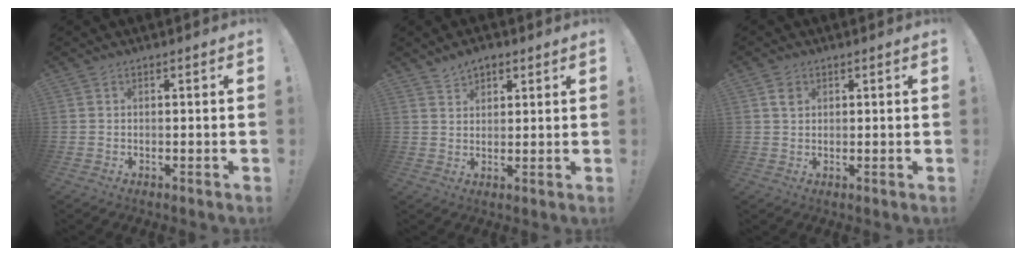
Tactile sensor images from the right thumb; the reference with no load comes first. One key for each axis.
{"total": 4.3, "fx": 3.1, "fy": 2.7, "fz": 1.1, "tx": -0.011, "ty": -0.016, "tz": 0.055}
{"total": 2.6, "fx": 1.3, "fy": 1.9, "fz": 1.2, "tx": -0.008, "ty": -0.005, "tz": 0.021}